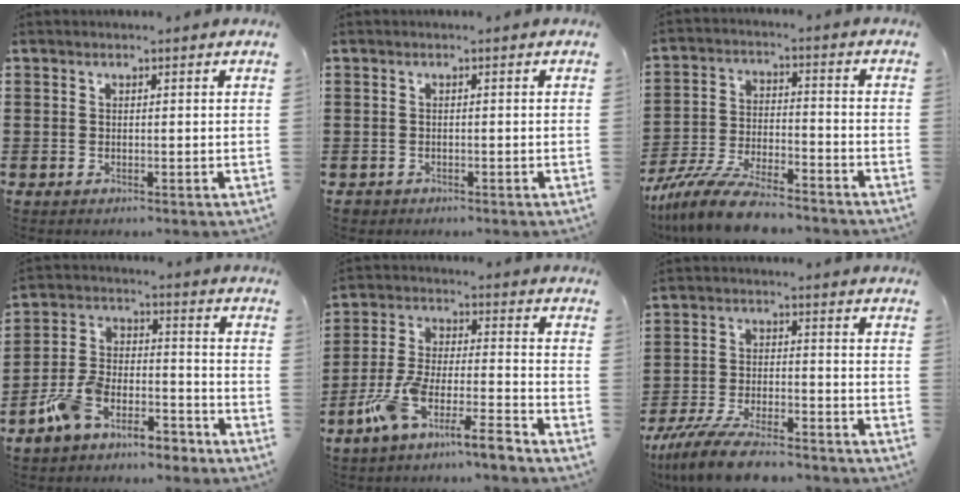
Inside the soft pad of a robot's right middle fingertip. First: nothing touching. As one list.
[{"total": 0.7, "force": [-0.6, 0.4, 0.0], "torque": [-0.001, 0.003, -0.015]}, {"total": 9.6, "force": [-8.6, 1.5, 4.1], "torque": [-0.084, 0.016, -0.167]}, {"total": 8.2, "force": [-7.0, 2.8, 3.3], "torque": [-0.075, 0.018, -0.140]}, {"total": 9.0, "force": [-7.4, 0.4, 5.0], "torque": [-0.118, -0.004, -0.152]}, {"total": 8.1, "force": [-7.1, 1.3, 3.6], "torque": [-0.075, 0.007, -0.136]}]